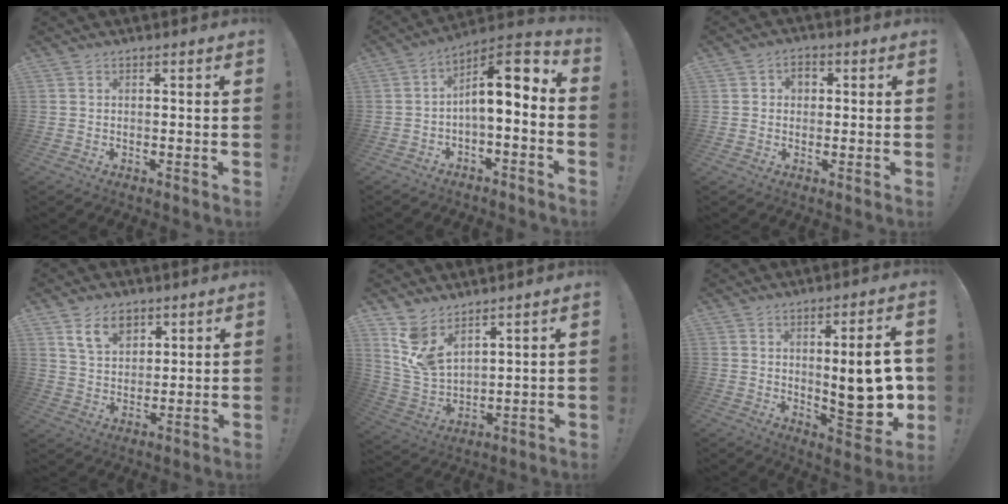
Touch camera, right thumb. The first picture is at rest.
{"total": 10.0, "force": [0.7, 3.8, 9.2], "torque": [-0.130, -0.008, 0.011]}
{"total": 3.1, "force": [0.5, 2.6, 1.5], "torque": [-0.018, -0.001, 0.006]}
{"total": 9.5, "force": [5.9, 6.1, 4.2], "torque": [-0.067, -0.023, 0.113]}
{"total": 9.6, "force": [7.1, 5.0, 4.0], "torque": [-0.094, -0.048, 0.148]}
{"total": 17.1, "force": [-0.1, 5.7, 16.1], "torque": [-0.192, -0.014, 0.008]}